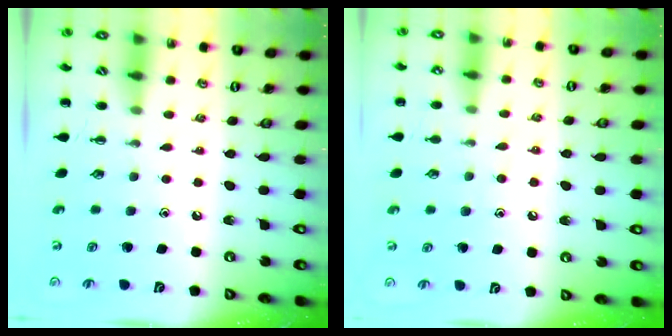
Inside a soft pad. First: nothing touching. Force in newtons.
{"total": 7.4, "press": 7.2, "slide": 1.8}